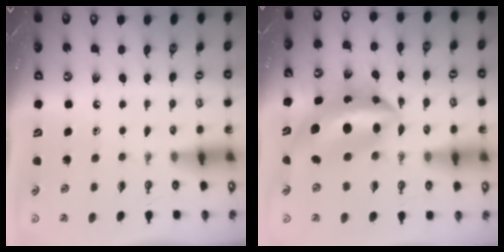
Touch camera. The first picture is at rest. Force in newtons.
{"total": 12.0, "press": 11.9, "slide": 1.3}